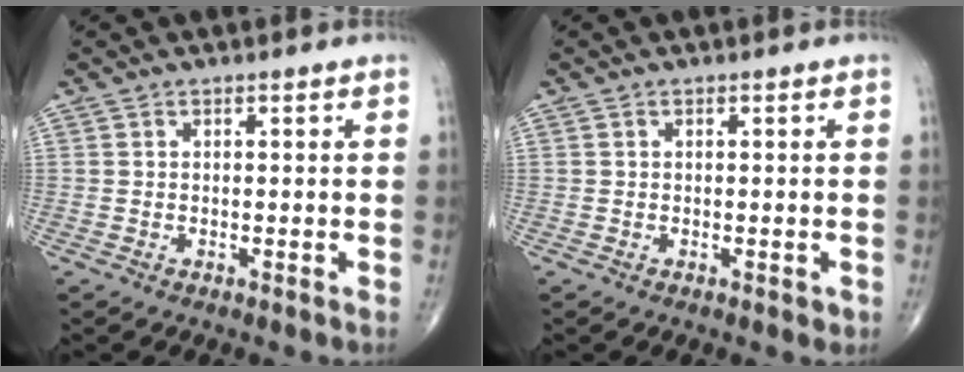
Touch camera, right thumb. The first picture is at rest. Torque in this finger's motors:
{"motor_torque": [-0.15, 0.00, -0.25, -0.19, 0.00]}